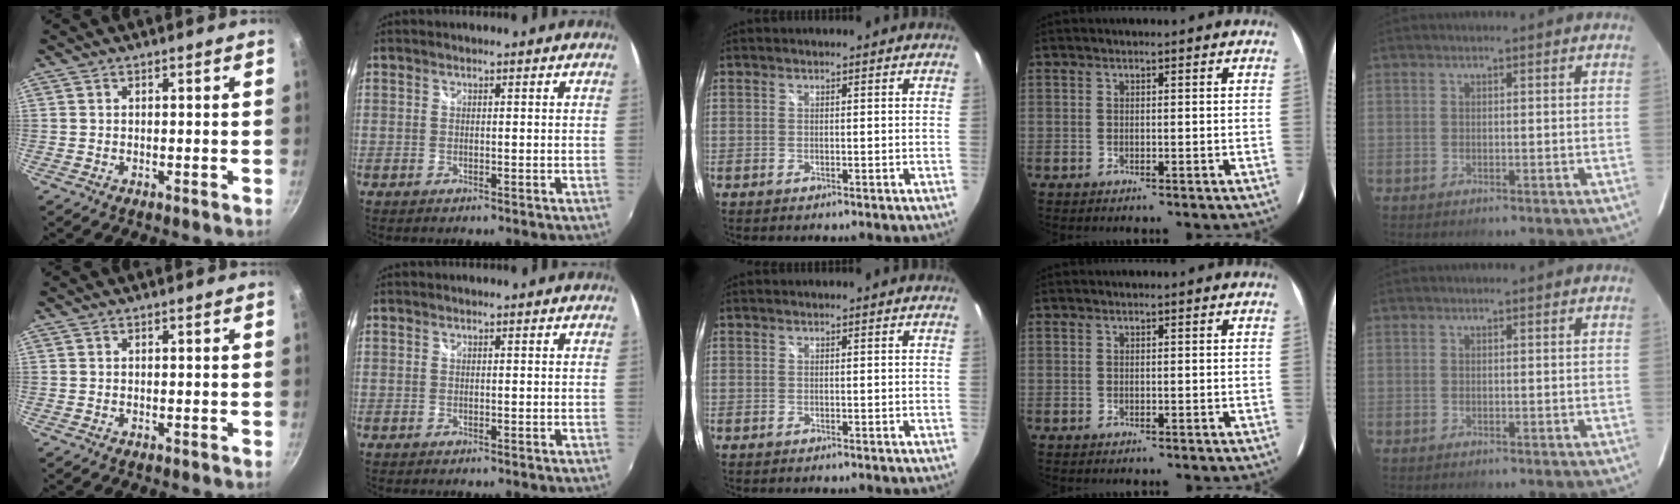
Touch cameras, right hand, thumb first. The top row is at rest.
{}